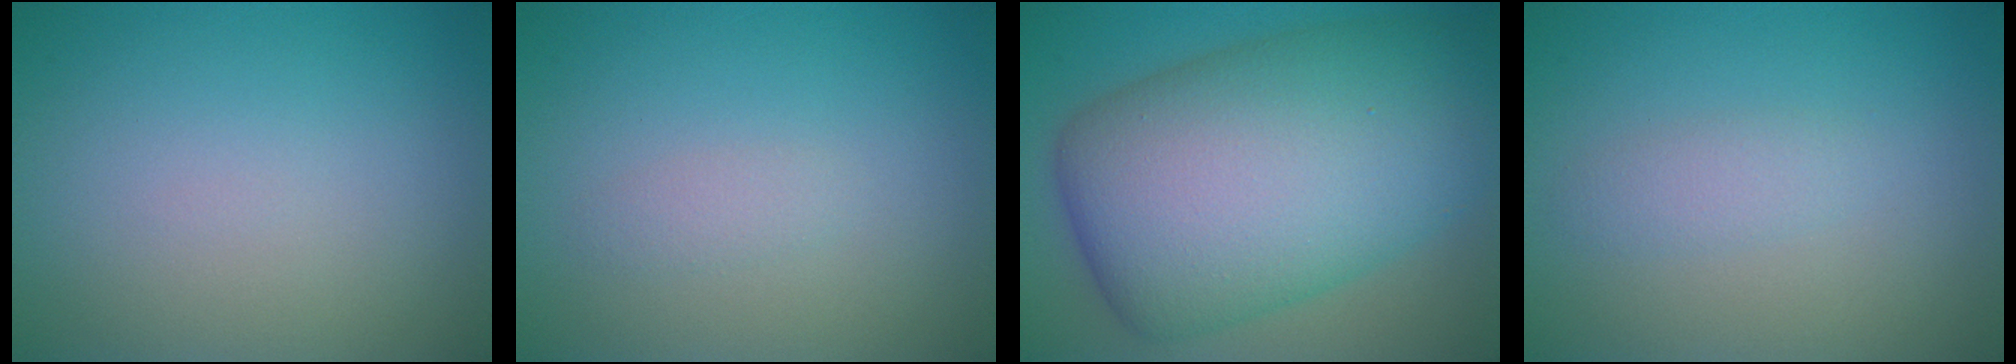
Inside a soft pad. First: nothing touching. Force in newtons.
{"total": 0.9, "press": 0.9, "slide": 0.0}
{"total": 15.1, "press": 15.1, "slide": 0.1}
{"total": 1.4, "press": 1.4, "slide": 0.0}